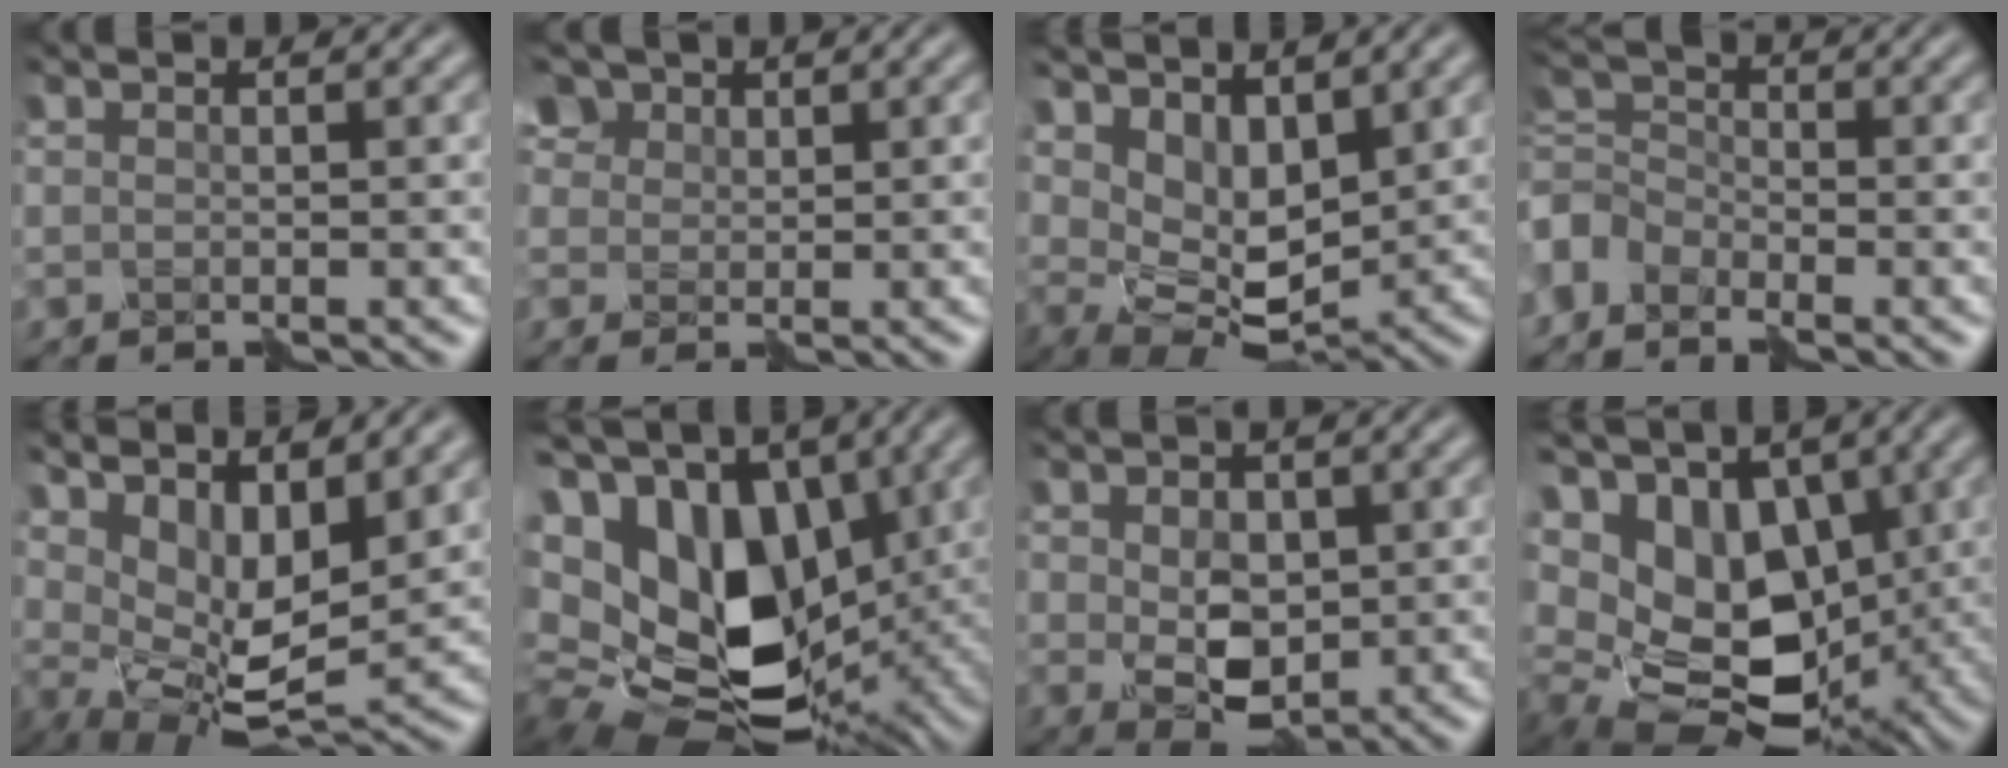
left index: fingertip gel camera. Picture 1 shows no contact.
{"total": 6.3, "force": [3.8, 4.1, 3.0], "torque": [-0.115, 0.003, 0.076]}
{"total": 5.3, "force": [2.1, 2.9, 3.8], "torque": [-0.082, -0.015, 0.042]}
{"total": 4.8, "force": [-3.9, 2.2, 1.8], "torque": [-0.042, 0.009, -0.091]}
{"total": 7.4, "force": [2.7, 3.4, 6.1], "torque": [-0.125, -0.016, 0.063]}
{"total": 20.0, "force": [1.7, 14.1, 14.1], "torque": [-0.296, -0.012, 0.070]}
{"total": 3.7, "force": [-0.8, 2.4, 2.7], "torque": [-0.058, -0.009, -0.003]}
{"total": 15.5, "force": [1.6, 10.9, 10.9], "torque": [-0.232, -0.002, 0.049]}